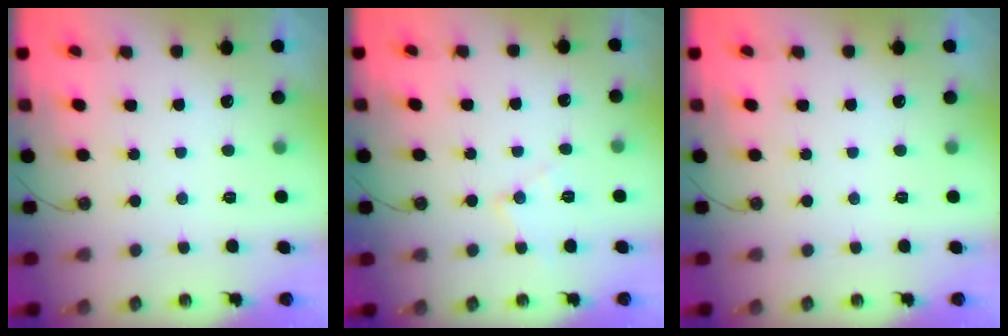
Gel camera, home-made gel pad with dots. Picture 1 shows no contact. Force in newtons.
{"total": 7.7, "press": 7.7, "slide": 0.6}
{"total": 0.0}